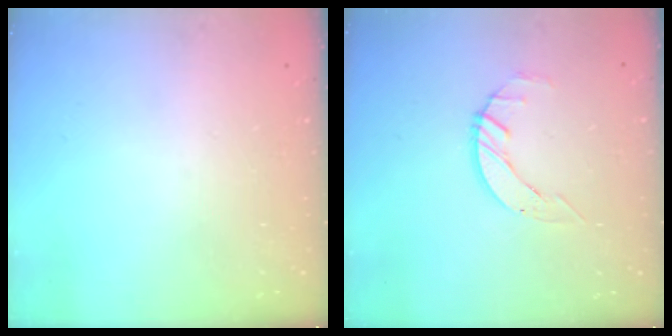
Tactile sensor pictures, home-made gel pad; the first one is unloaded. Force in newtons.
{"total": 2.7, "press": 2.7, "slide": 0.3}